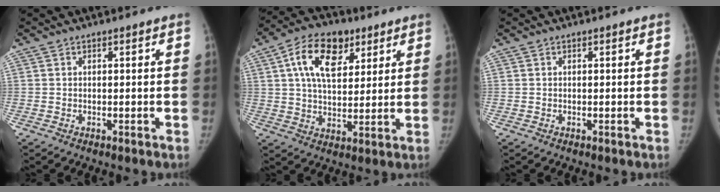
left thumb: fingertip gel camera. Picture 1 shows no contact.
{"total": 14.0, "force": [5.9, 8.4, 9.5], "torque": [-0.136, -0.010, 0.101]}
{"total": 0.0}